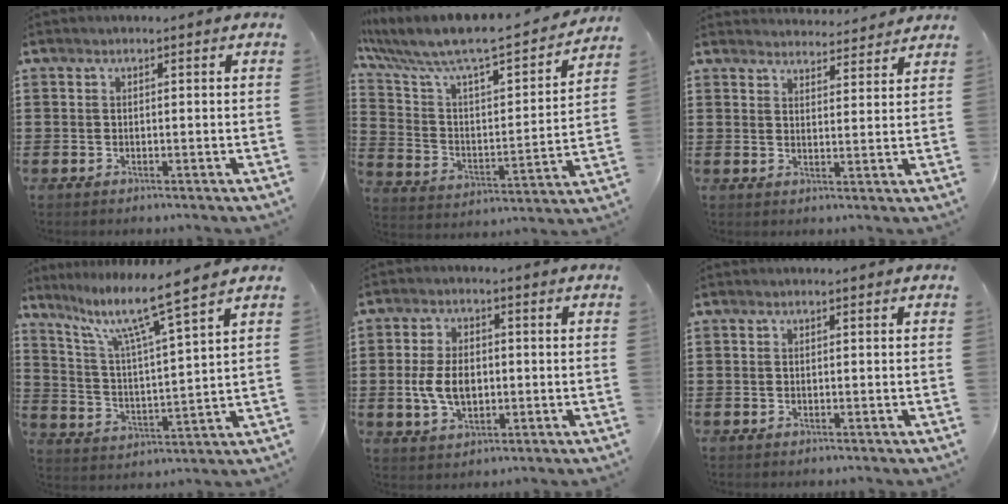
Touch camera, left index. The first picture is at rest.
{"total": 7.2, "force": [6.2, 1.4, 3.3], "torque": [-0.100, -0.059, 0.097]}
{"total": 3.6, "force": [3.6, 0.2, 0.1], "torque": [-0.004, -0.020, 0.064]}
{"total": 8.8, "force": [6.6, -0.1, 5.8], "torque": [-0.129, -0.045, 0.104]}
{"total": 6.8, "force": [-0.5, 4.2, 5.3], "torque": [-0.113, 0.001, -0.016]}
{"total": 0.0}